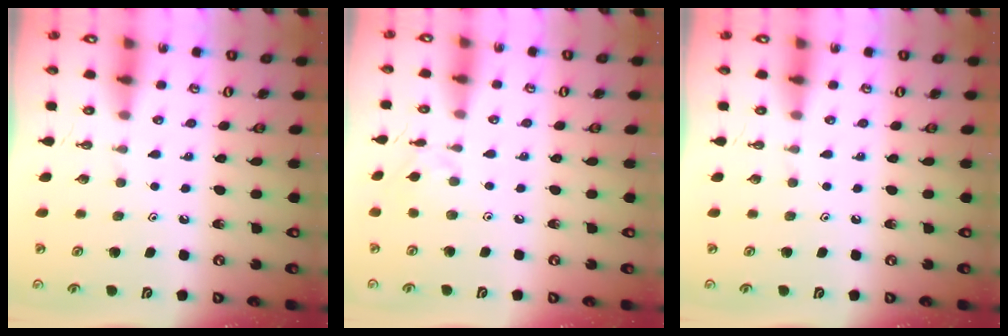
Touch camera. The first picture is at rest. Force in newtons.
{"total": 2.8, "press": 2.7, "slide": 0.6}
{"total": 0.0}